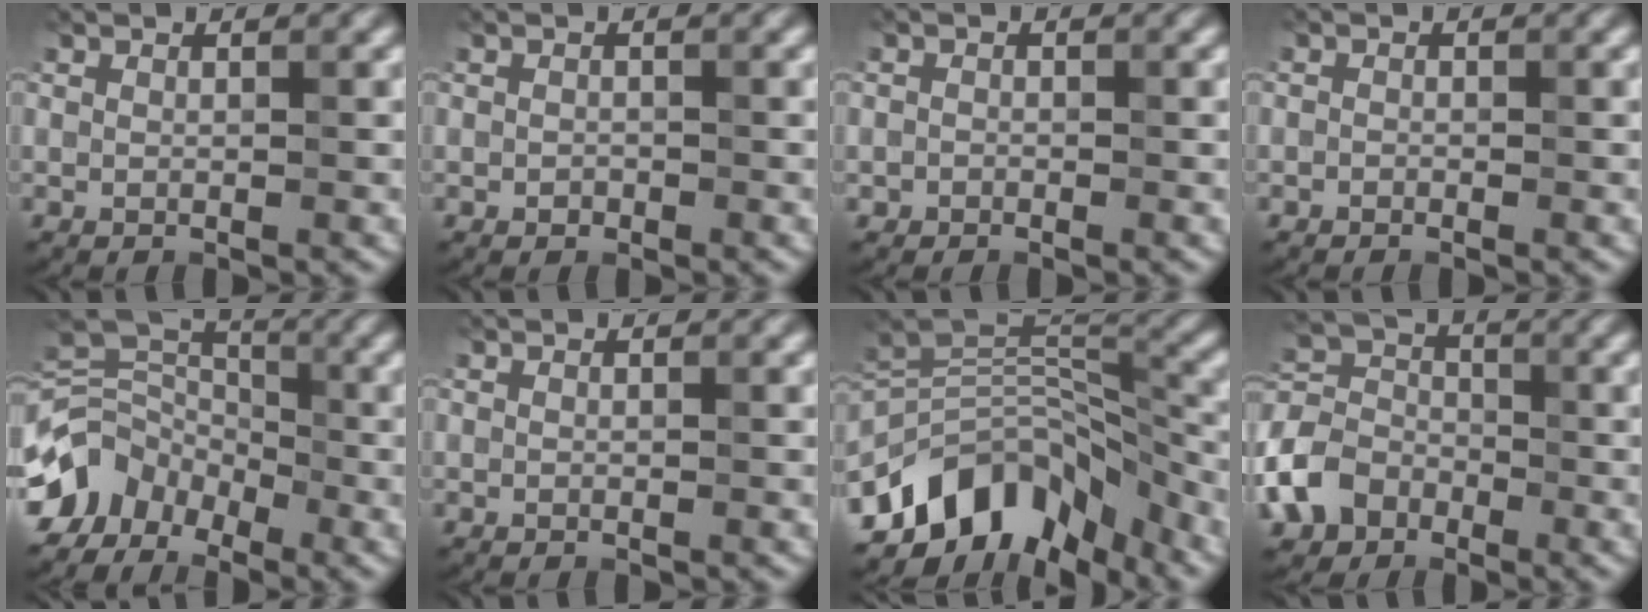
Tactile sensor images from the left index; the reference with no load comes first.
{"total": 1.5, "force": [-1.4, -0.4, -0.4], "torque": [-0.002, -0.015, -0.001]}
{"total": 2.4, "force": [-1.9, -0.9, -1.2], "torque": [0.001, -0.016, 0.004]}
{"total": 2.1, "force": [-1.8, -0.7, -0.8], "torque": [-0.004, -0.016, -0.008]}
{"total": 6.5, "force": [-6.0, 2.6, -0.2], "torque": [-0.018, -0.010, -0.088]}
{"total": 0.0}
{"total": 10.6, "force": [-8.8, 4.5, 3.6], "torque": [-0.076, -0.002, -0.130]}
{"total": 6.9, "force": [-5.9, 3.6, 0.6], "torque": [-0.040, -0.024, -0.076]}